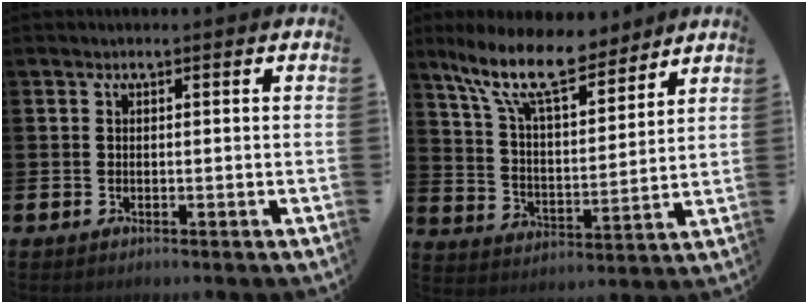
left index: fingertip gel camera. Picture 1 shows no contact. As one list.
[{"total": 12.4, "force": [9.9, 4.0, 6.3], "torque": [-0.143, -0.046, 0.176]}]